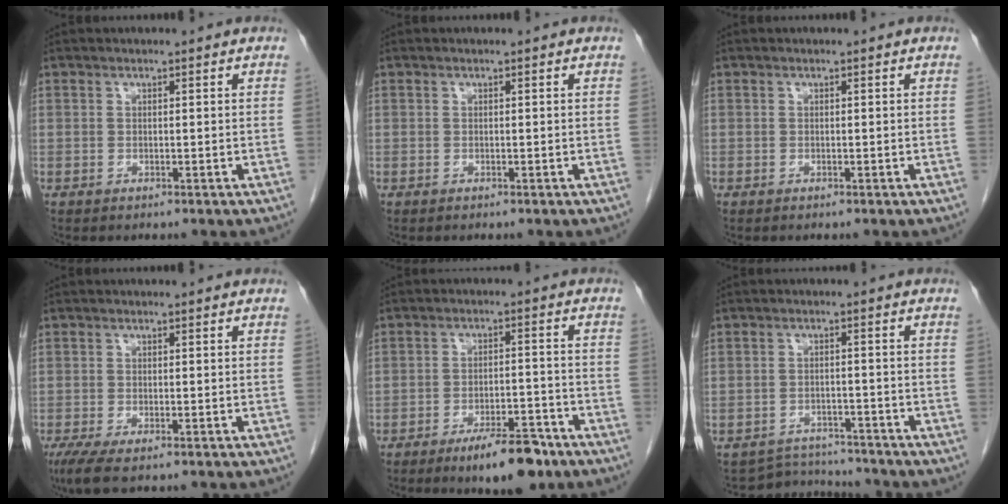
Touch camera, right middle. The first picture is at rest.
{"total": 0.0}
{"total": 0.0}
{"total": 3.9, "force": [-2.4, 0.8, 2.9], "torque": [-0.057, -0.013, -0.042]}
{"total": 8.7, "force": [-6.1, 2.2, 5.9], "torque": [-0.083, -0.003, -0.093]}
{"total": 5.1, "force": [-4.9, 0.4, -1.1], "torque": [0.018, 0.011, -0.077]}